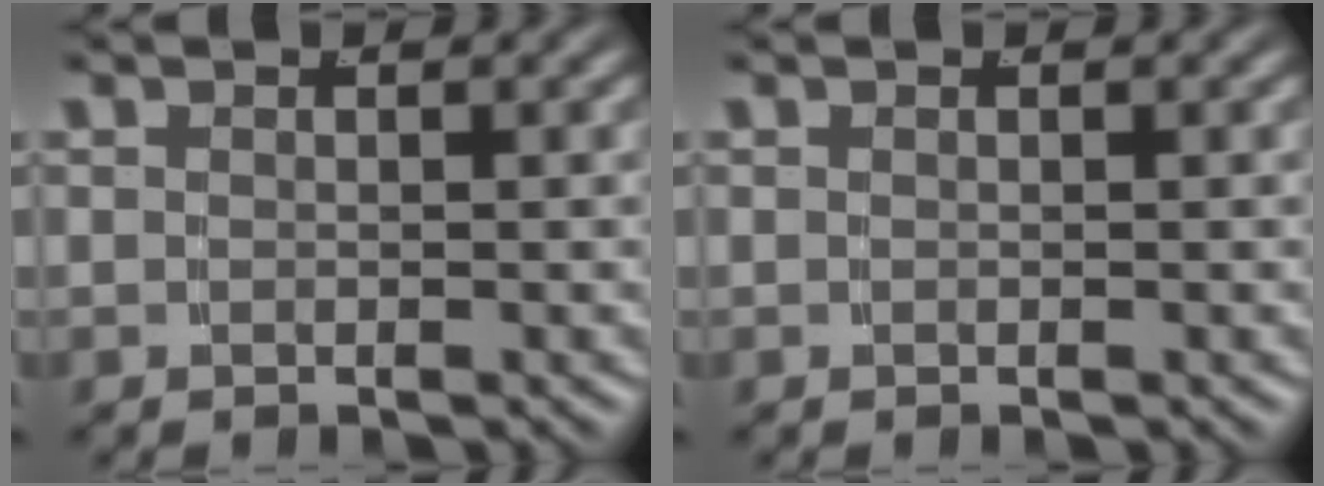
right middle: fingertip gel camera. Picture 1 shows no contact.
{"total": 0.0}